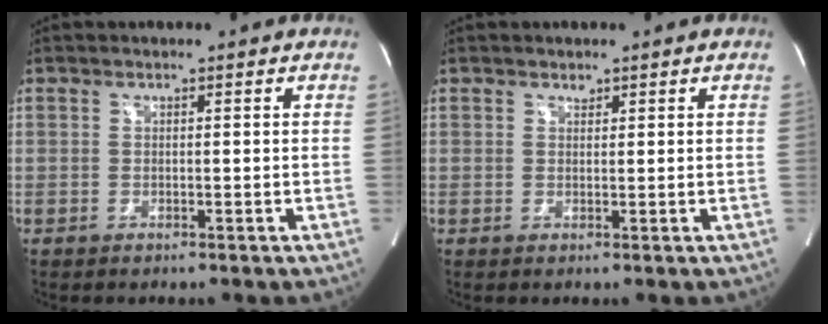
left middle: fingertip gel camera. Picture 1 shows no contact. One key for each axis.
{"total": 0.7, "fx": 0.5, "fy": 0.3, "fz": 0.2, "tx": -0.004, "ty": -0.002, "tz": 0.008}